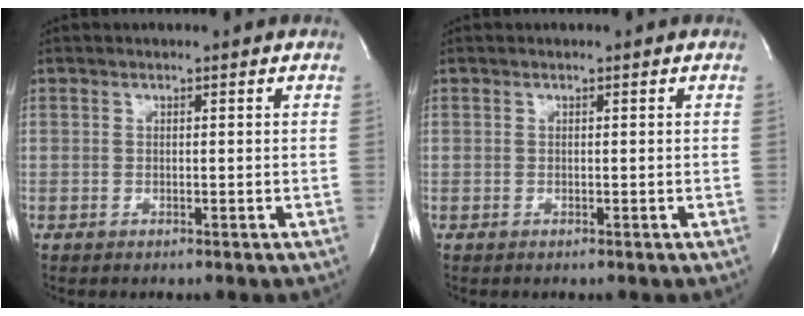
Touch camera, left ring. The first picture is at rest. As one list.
[{"total": 0.0}]